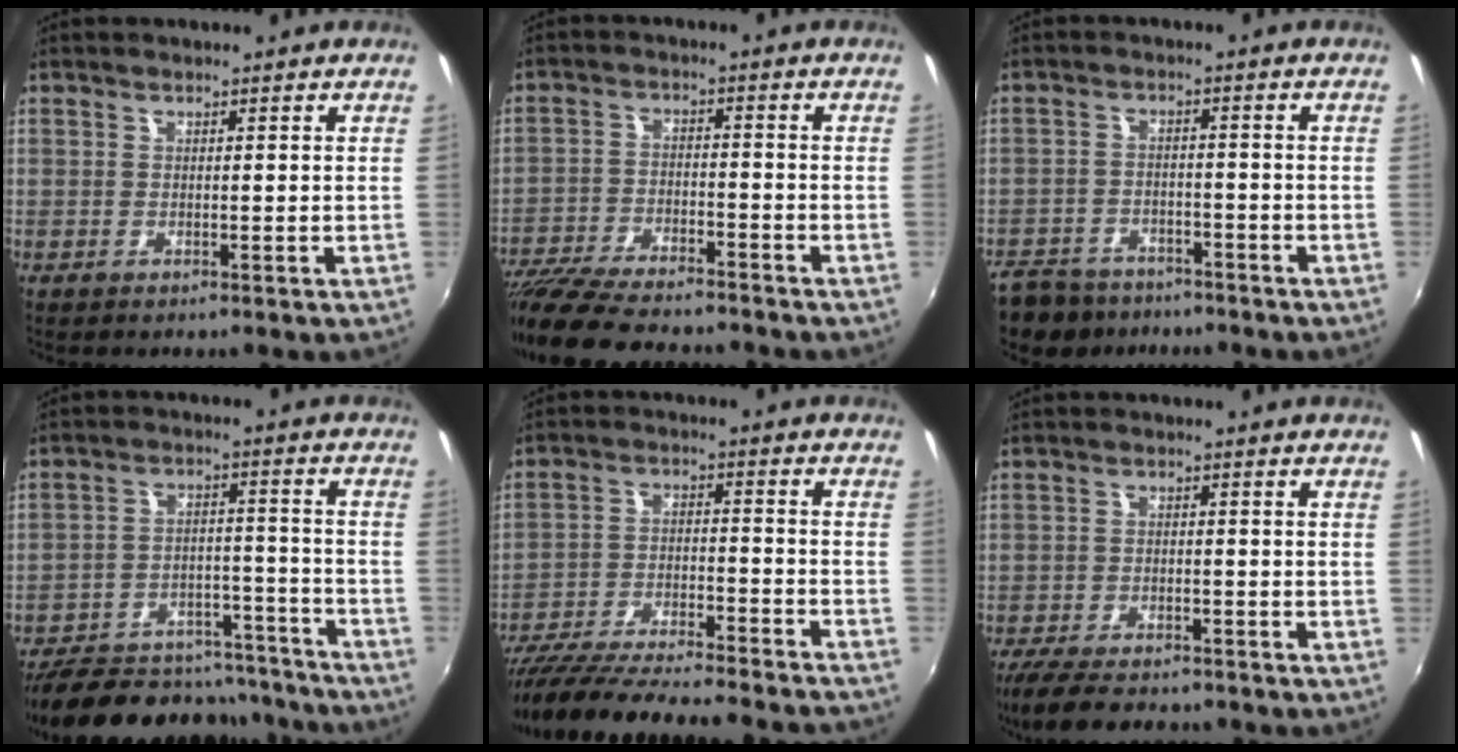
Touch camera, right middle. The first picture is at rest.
{"total": 16.5, "force": [-14.3, 3.2, 7.4], "torque": [-0.162, -0.030, -0.241]}
{"total": 11.2, "force": [-9.1, 5.5, 3.5], "torque": [-0.106, -0.005, -0.145]}
{"total": 24.5, "force": [-21.0, 9.0, 8.6], "torque": [-0.177, 0.026, -0.269]}
{"total": 29.0, "force": [-25.6, 4.1, 13.1], "torque": [-0.235, -0.058, -0.373]}
{"total": 10.0, "force": [-8.4, 3.1, 4.4], "torque": [-0.111, -0.022, -0.141]}